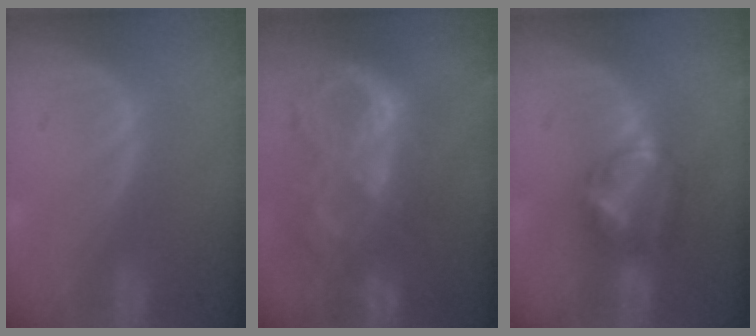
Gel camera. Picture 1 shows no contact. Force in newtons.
{"total": 10.6, "press": 8.9, "slide": 5.7}
{"total": 6.0, "press": 5.9, "slide": 1.0}